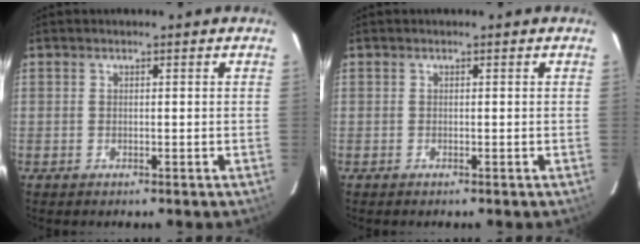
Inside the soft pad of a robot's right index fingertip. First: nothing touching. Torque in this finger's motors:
{"motor_torque": [0.05, 0.03, -0.06, -0.02]}